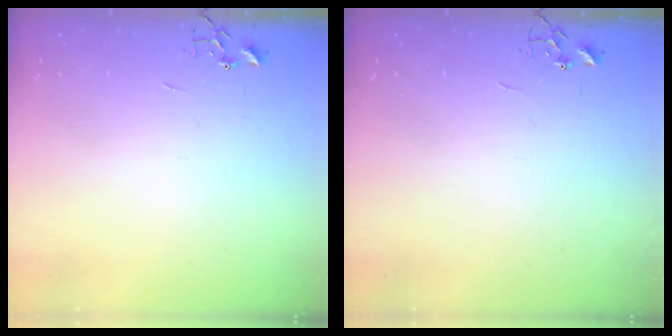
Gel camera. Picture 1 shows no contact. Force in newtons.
{"total": 0.0}